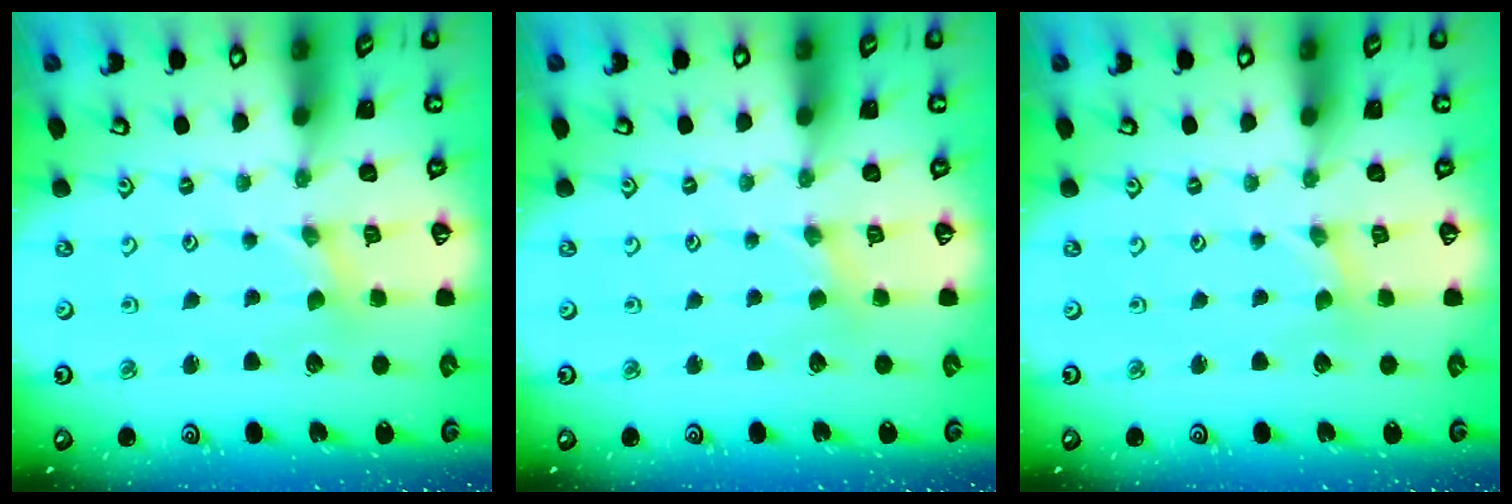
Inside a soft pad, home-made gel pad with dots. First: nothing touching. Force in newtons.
{"total": 1.5, "press": 1.5, "slide": 0.3}
{"total": 0.0}